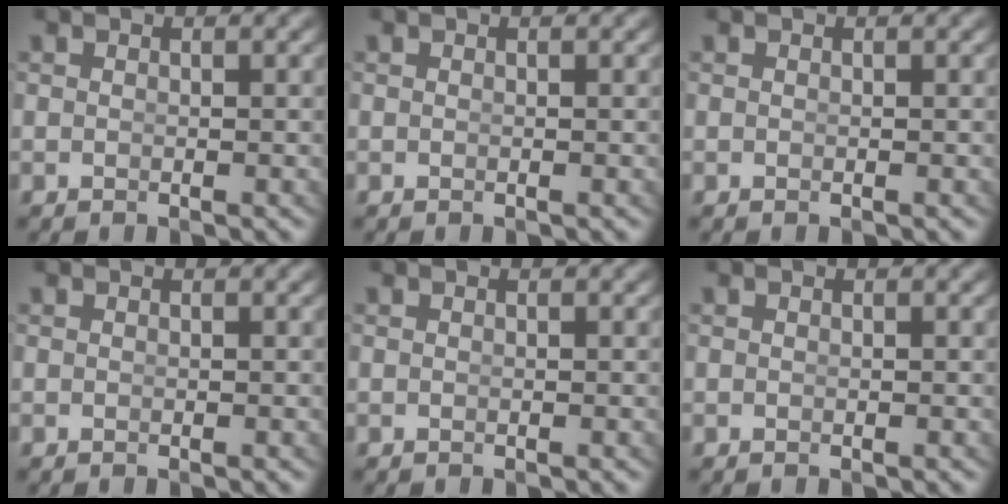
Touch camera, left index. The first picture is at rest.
{"total": 0.0}
{"total": 0.0}
{"total": 0.0}
{"total": 0.0}
{"total": 0.0}